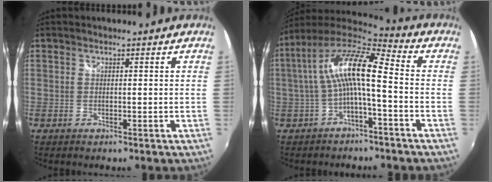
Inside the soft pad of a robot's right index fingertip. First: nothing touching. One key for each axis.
{"total": 12.7, "fx": -0.8, "fy": 2.6, "fz": 12.4, "tx": -0.235, "ty": 0.020, "tz": -0.017}